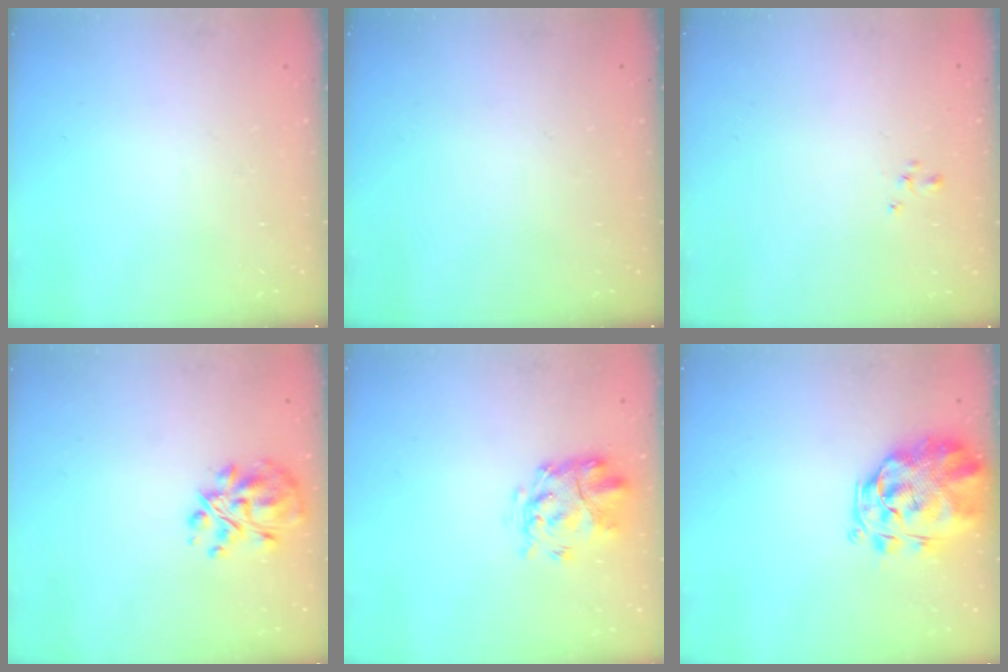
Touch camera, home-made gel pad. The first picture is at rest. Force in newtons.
{"total": 0.0}
{"total": 2.4, "press": 2.3, "slide": 0.6}
{"total": 10.6, "press": 10.0, "slide": 3.5}
{"total": 3.9, "press": 3.5, "slide": 1.7}
{"total": 3.4, "press": 3.0, "slide": 1.6}